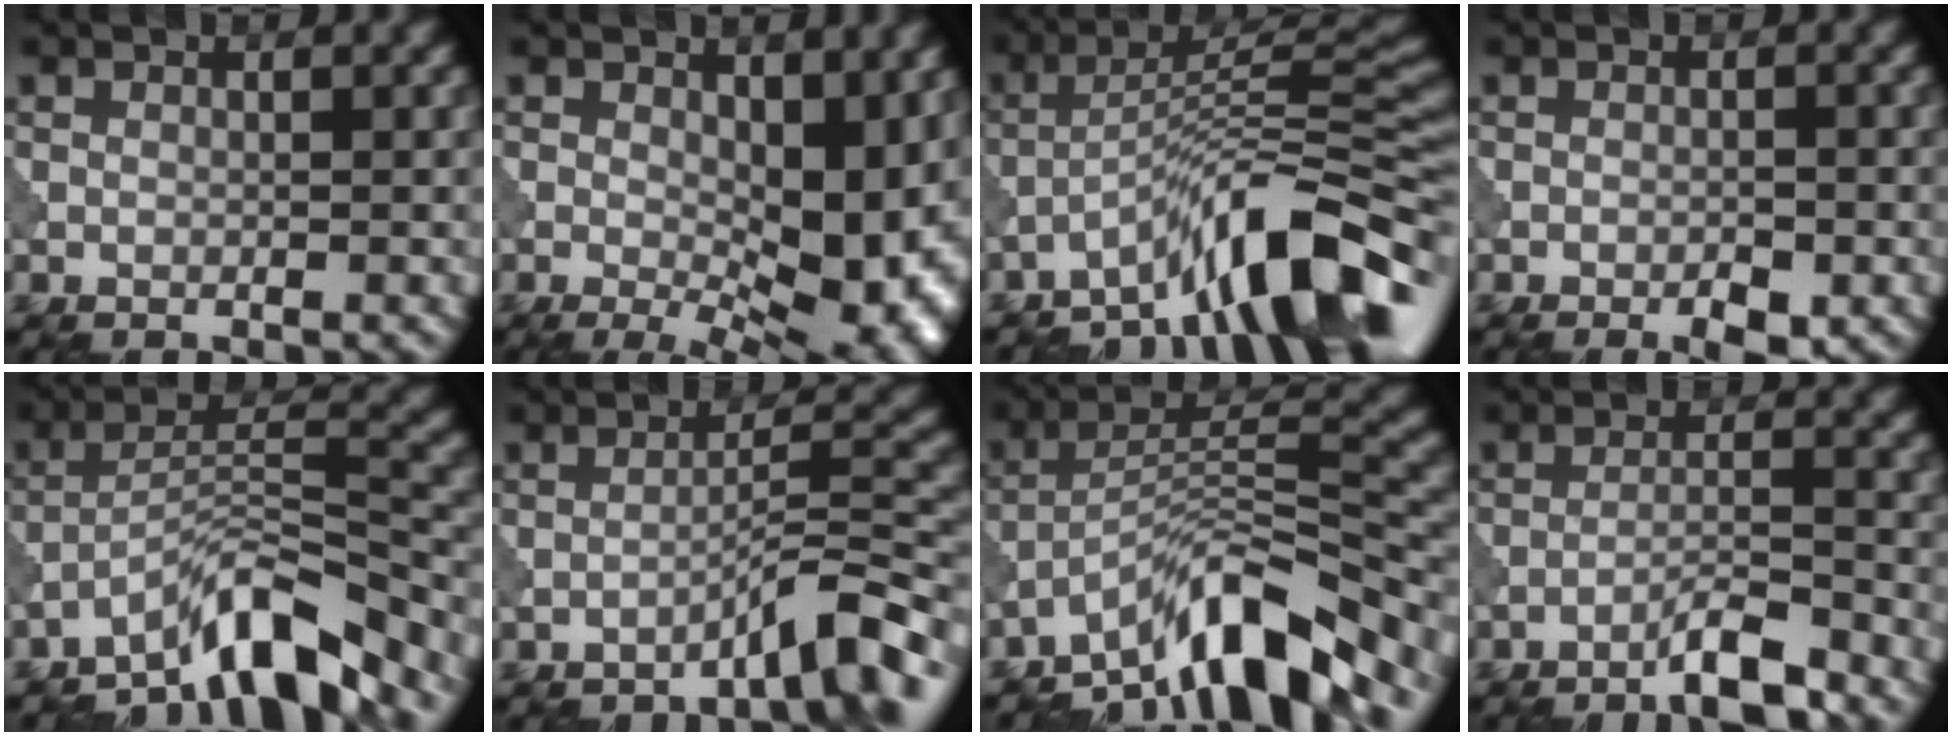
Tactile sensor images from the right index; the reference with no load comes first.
{"total": 11.1, "force": [-0.1, 5.8, 9.5], "torque": [-0.125, -0.010, 0.006]}
{"total": 10.0, "force": [-6.5, 1.7, 7.3], "torque": [-0.103, 0.020, -0.116]}
{"total": 2.2, "force": [-1.3, 0.7, 1.7], "torque": [-0.027, 0.000, -0.021]}
{"total": 7.9, "force": [-6.2, 1.6, 4.6], "torque": [-0.073, 0.013, -0.113]}
{"total": 5.3, "force": [-3.9, 0.6, 3.5], "torque": [-0.045, 0.022, -0.065]}
{"total": 10.0, "force": [-7.4, 2.3, 6.4], "torque": [-0.092, 0.014, -0.140]}
{"total": 3.9, "force": [-3.1, 0.3, 2.5], "torque": [-0.039, 0.011, -0.061]}